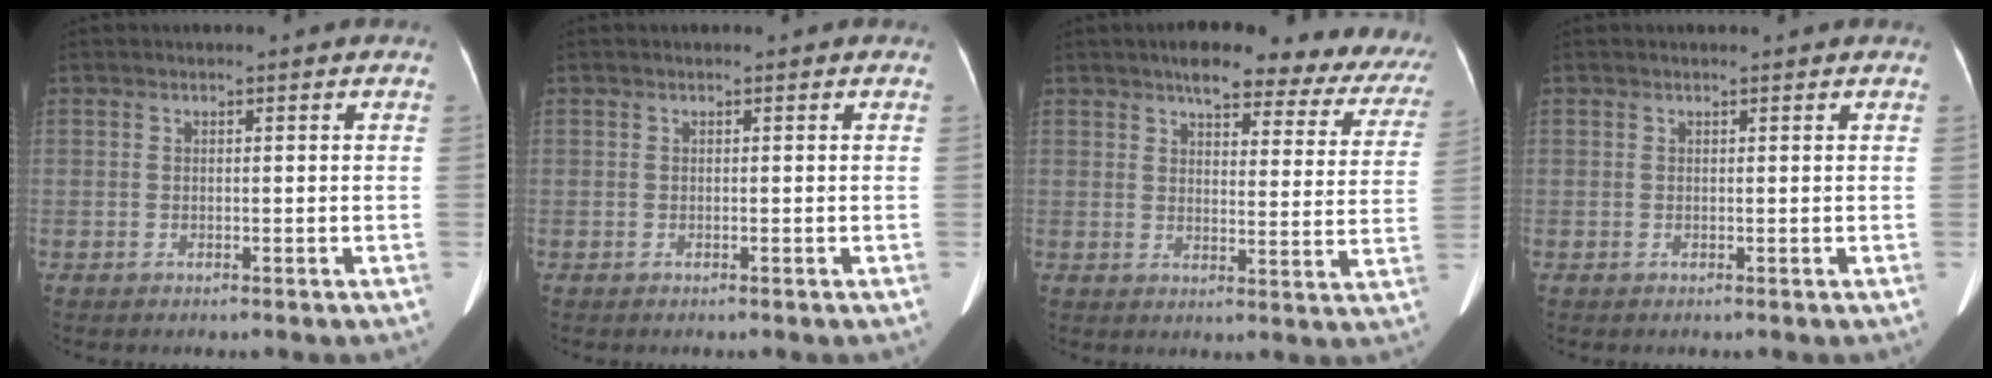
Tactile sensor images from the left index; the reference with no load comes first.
{"total": 0.0}
{"total": 19.9, "force": [16.6, 5.6, 9.3], "torque": [-0.092, -0.001, 0.177]}
{"total": 0.8, "force": [0.8, 0.0, 0.2], "torque": [-0.011, 0.005, 0.009]}